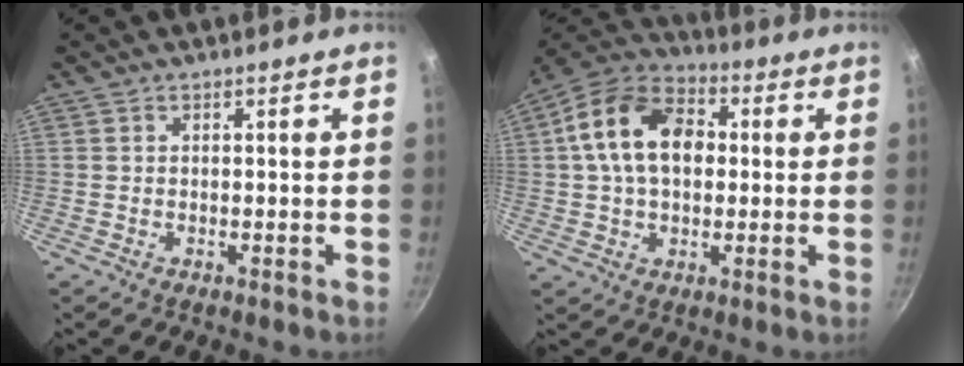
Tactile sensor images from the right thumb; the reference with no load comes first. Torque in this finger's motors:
{"motor_torque": [0.16, 2.79, 1.61, 0.13, 0.43]}